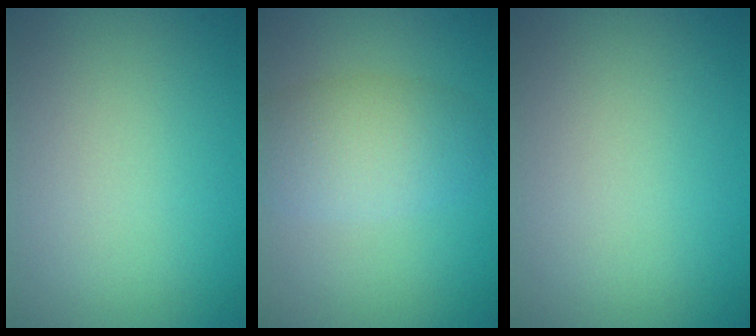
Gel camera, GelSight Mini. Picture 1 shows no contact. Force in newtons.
{"total": 4.2, "press": 4.2, "slide": 0.1}
{"total": 0.0}